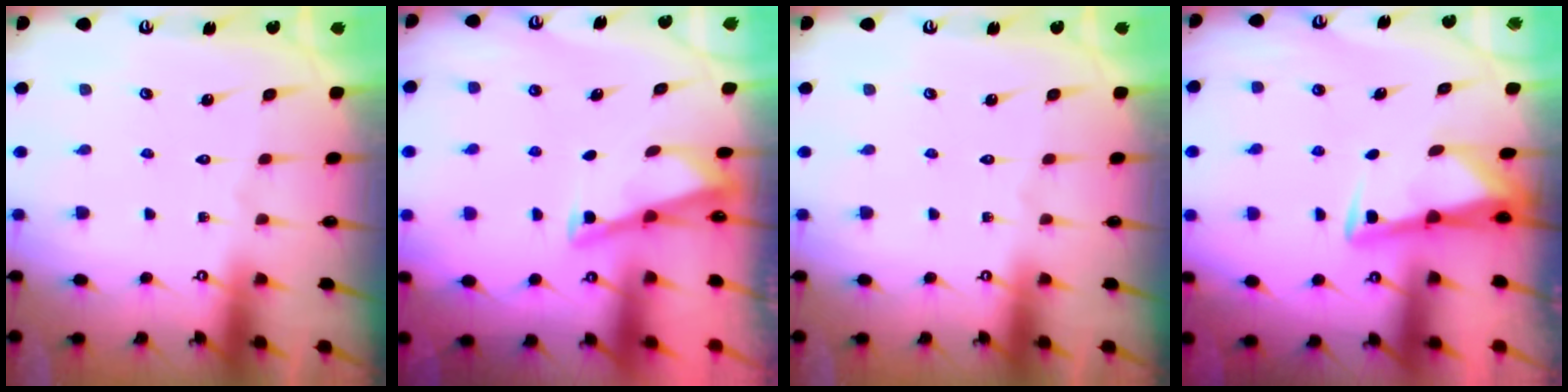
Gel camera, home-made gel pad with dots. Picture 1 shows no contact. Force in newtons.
{"total": 2.9, "press": 2.9, "slide": 0.2}
{"total": 0.0}
{"total": 3.1, "press": 3.1, "slide": 0.4}